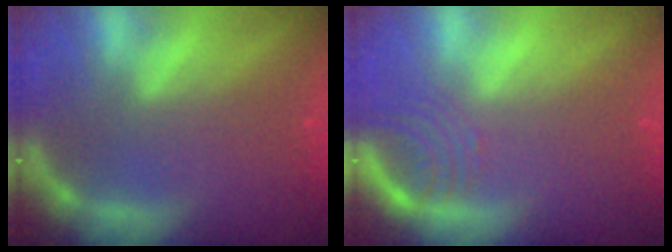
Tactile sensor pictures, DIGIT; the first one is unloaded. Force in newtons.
{"total": 3.5}